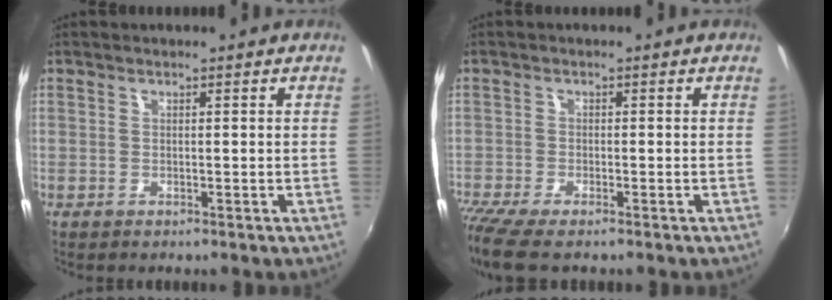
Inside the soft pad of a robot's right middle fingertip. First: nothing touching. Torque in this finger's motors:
{"motor_torque": [1.12, -1.02, 0.58, 0.17]}